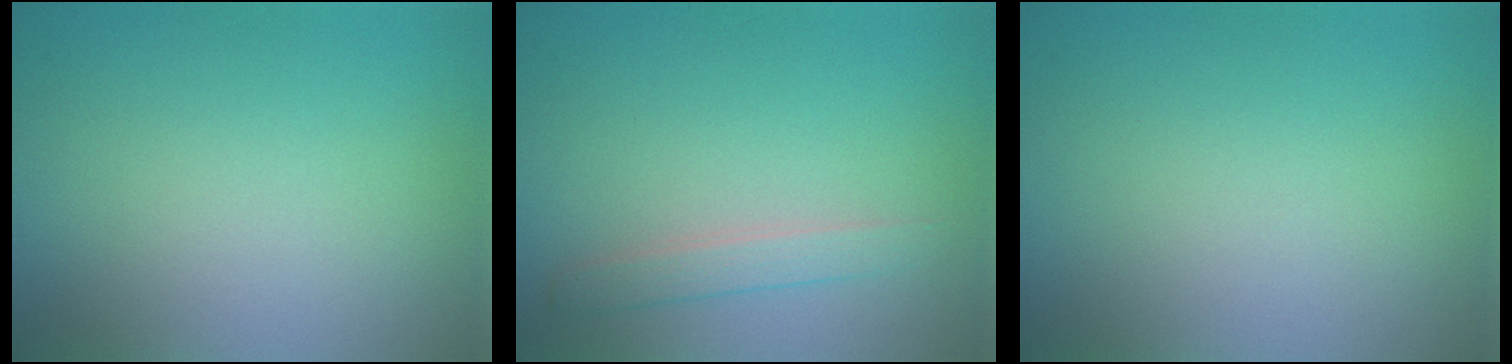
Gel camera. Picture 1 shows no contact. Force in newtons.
{"total": 1.7, "press": 1.7, "slide": 0.0}
{"total": 0.0}